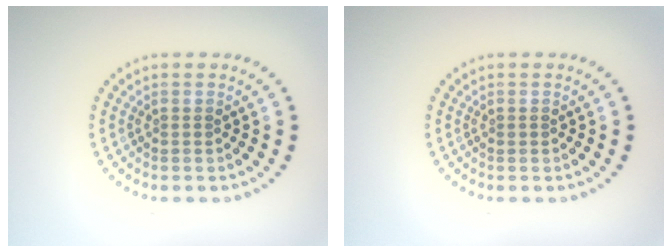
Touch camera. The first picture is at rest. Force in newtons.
{"total": 0.0}